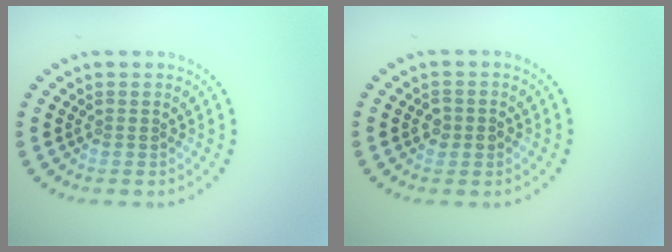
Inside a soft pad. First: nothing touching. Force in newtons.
{"total": 1.5, "press": 1.5, "slide": 0.2}